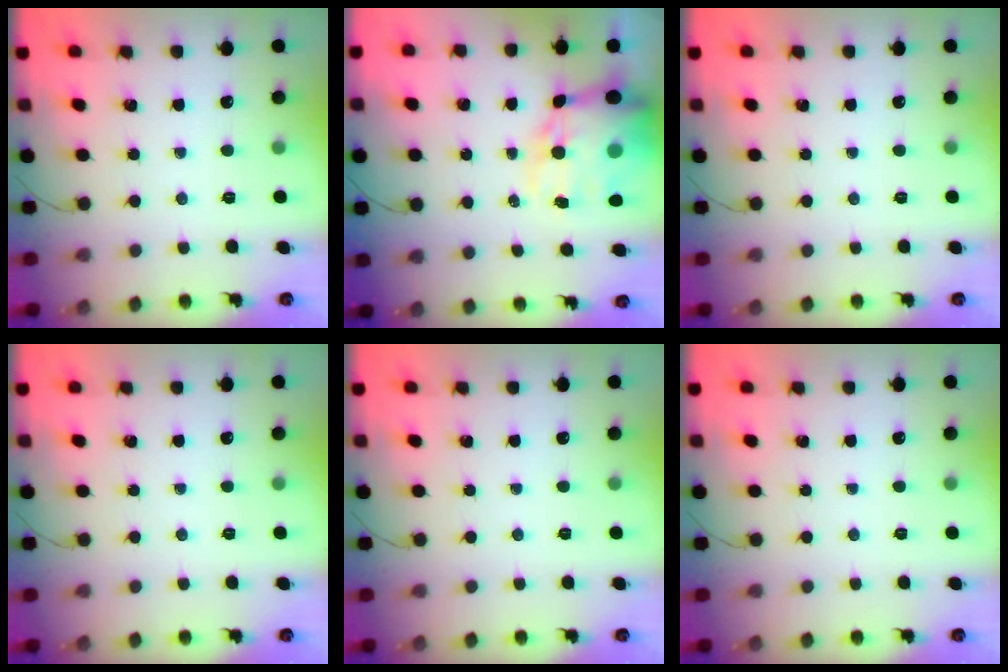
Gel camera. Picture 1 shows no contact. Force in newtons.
{"total": 18.8, "press": 18.4, "slide": 3.9}
{"total": 0.0}
{"total": 0.0}
{"total": 0.0}
{"total": 0.0}